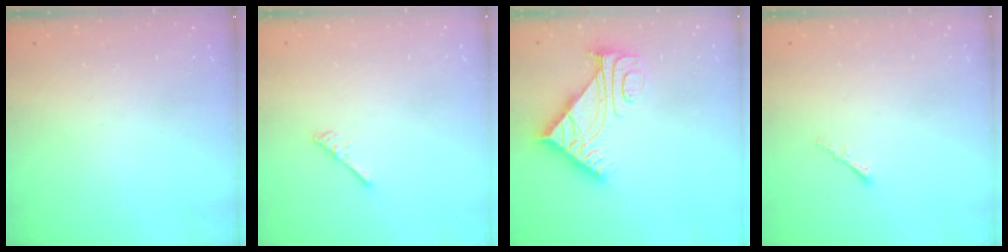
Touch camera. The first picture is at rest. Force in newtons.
{"total": 2.5, "press": 2.5, "slide": 0.4}
{"total": 8.7, "press": 8.7, "slide": 0.8}
{"total": 1.0, "press": 1.0, "slide": 0.4}